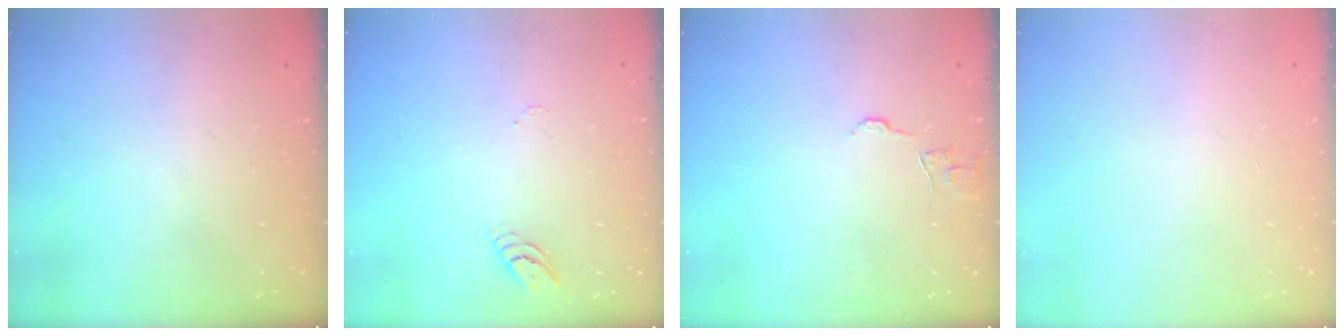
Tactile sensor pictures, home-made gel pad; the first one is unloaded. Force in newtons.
{"total": 3.1, "press": 3.1, "slide": 0.3}
{"total": 6.1, "press": 6.1, "slide": 0.4}
{"total": 0.0}